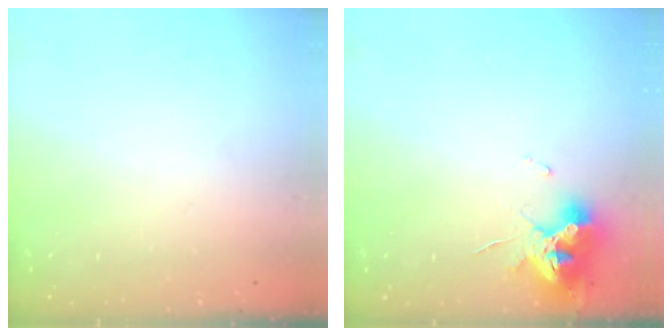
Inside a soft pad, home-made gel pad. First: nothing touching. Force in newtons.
{"total": 10.8, "press": 10.7, "slide": 1.0}